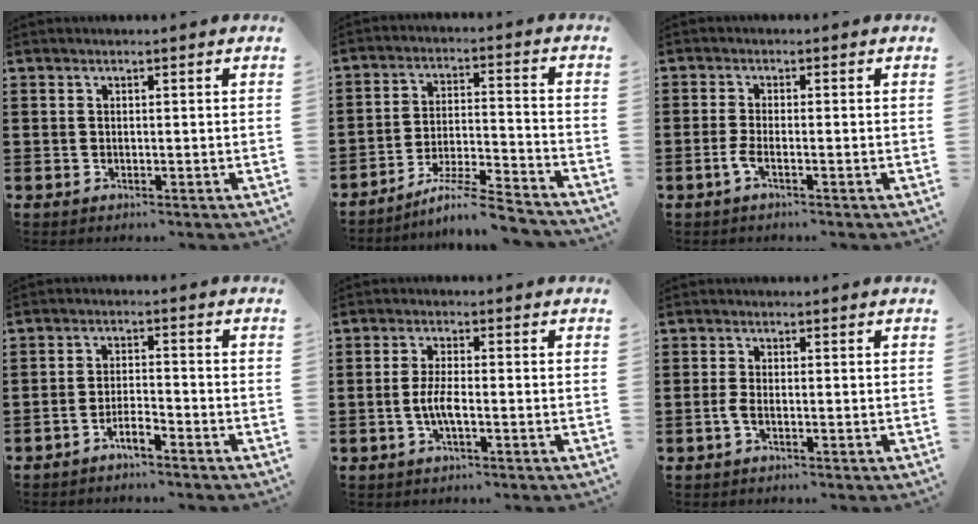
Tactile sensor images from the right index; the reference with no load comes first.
{"total": 7.4, "force": [-6.5, -0.2, 3.5], "torque": [-0.066, -0.007, -0.126]}
{"total": 2.2, "force": [-1.2, 0.2, 1.8], "torque": [-0.054, -0.009, -0.028]}
{"total": 2.8, "force": [-2.5, 0.4, 1.2], "torque": [-0.033, 0.007, -0.052]}
{"total": 4.0, "force": [-1.2, 0.6, 3.7], "torque": [-0.088, -0.010, -0.027]}
{"total": 1.7, "force": [-0.8, 0.2, 1.5], "torque": [-0.043, -0.010, -0.017]}